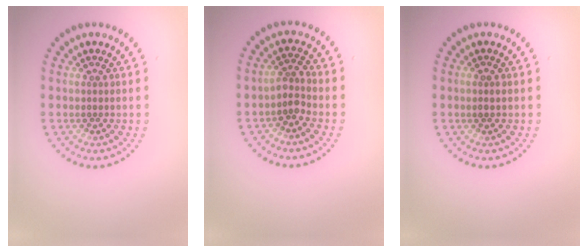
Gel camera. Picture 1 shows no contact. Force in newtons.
{"total": 1.8, "press": 1.4, "slide": 1.1}
{"total": 0.9, "press": 0.9, "slide": 0.1}